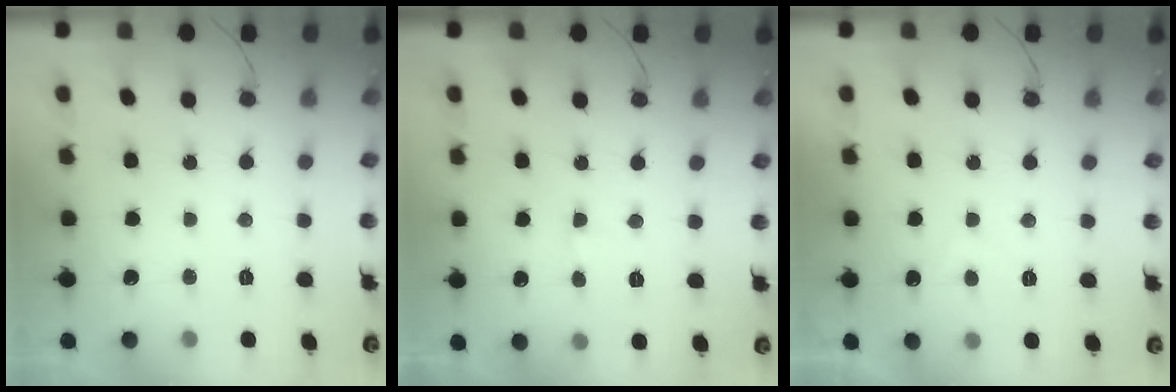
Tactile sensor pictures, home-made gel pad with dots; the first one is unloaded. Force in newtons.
{"total": 3.5, "press": 3.5, "slide": 0.3}
{"total": 1.5, "press": 1.3, "slide": 0.7}